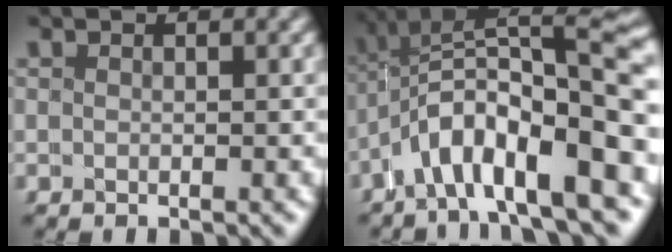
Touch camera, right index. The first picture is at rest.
{"total": 8.5, "force": [-1.1, 3.9, 7.5], "torque": [-0.120, 0.004, -0.021]}